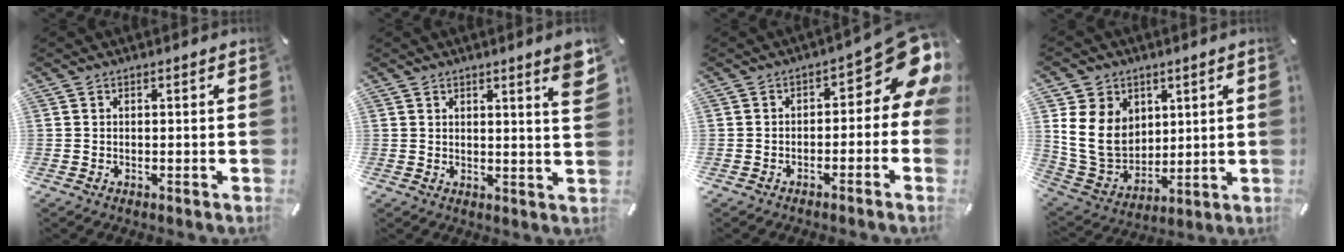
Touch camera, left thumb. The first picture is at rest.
{"total": 4.6, "force": [2.9, 0.4, 3.5], "torque": [-0.050, -0.019, 0.044]}
{"total": 11.2, "force": [3.1, 5.7, 9.1], "torque": [-0.103, -0.034, 0.052]}
{"total": 13.9, "force": [3.1, 12.0, 6.4], "torque": [-0.150, -0.016, 0.061]}